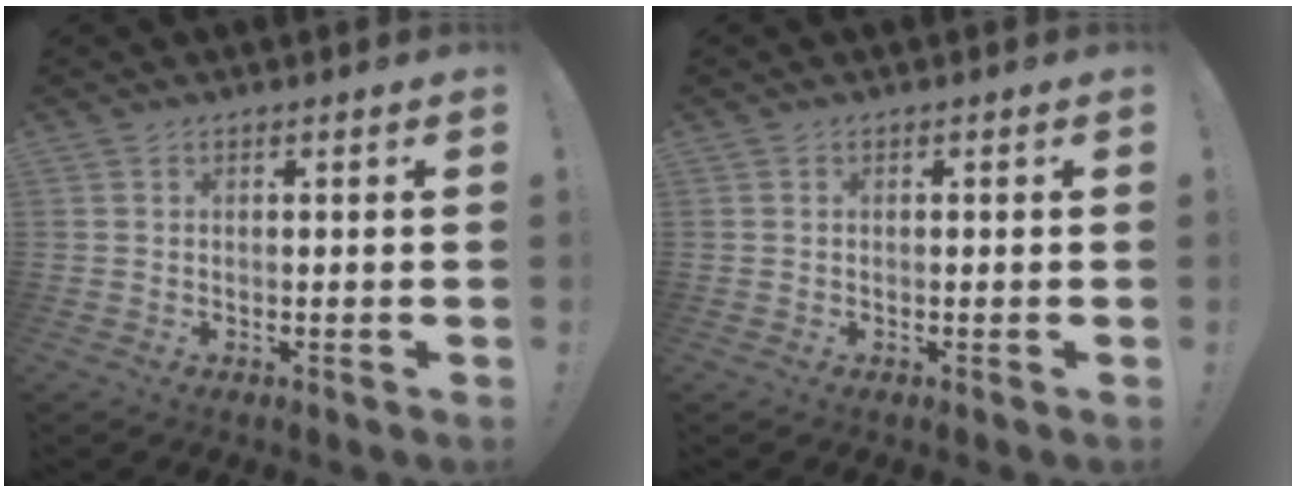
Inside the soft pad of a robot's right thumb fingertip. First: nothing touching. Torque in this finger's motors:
{"motor_torque": [0.16, -0.02, 0.08, -0.17, 0.01]}